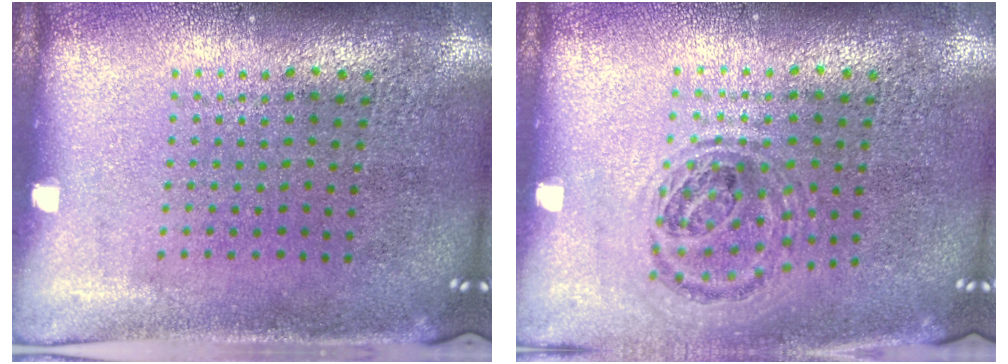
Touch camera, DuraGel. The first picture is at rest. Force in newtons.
{"total": 1.0, "press": 0.9, "slide": 0.2}